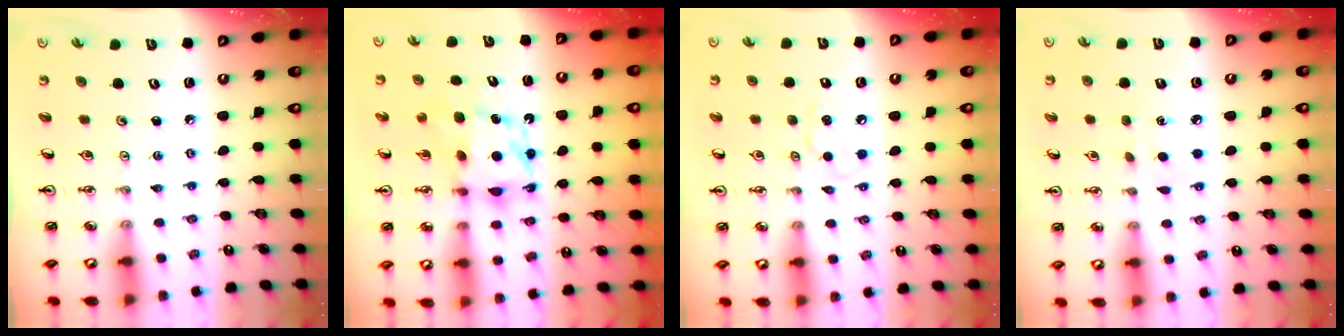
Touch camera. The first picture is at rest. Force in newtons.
{"total": 6.5, "press": 6.5, "slide": 0.3}
{"total": 6.4, "press": 6.3, "slide": 0.8}
{"total": 4.7, "press": 4.6, "slide": 0.5}